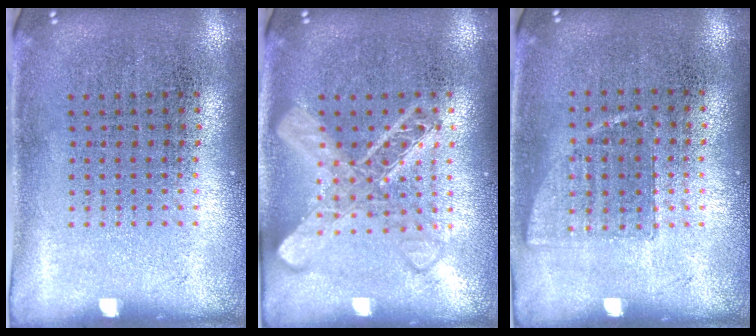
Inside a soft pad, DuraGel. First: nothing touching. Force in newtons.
{"total": 3.2, "press": 3.2, "slide": 0.5}
{"total": 0.7, "press": 0.6, "slide": 0.3}